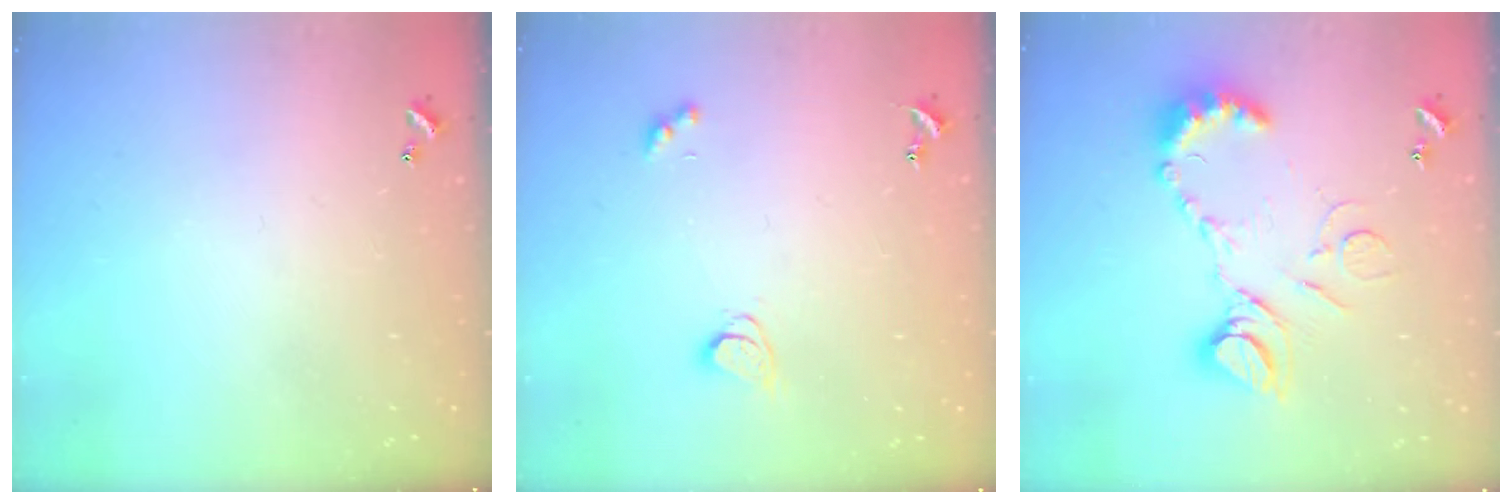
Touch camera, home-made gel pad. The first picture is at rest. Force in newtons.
{"total": 2.3, "press": 2.3, "slide": 0.3}
{"total": 13.8, "press": 13.8, "slide": 1.4}